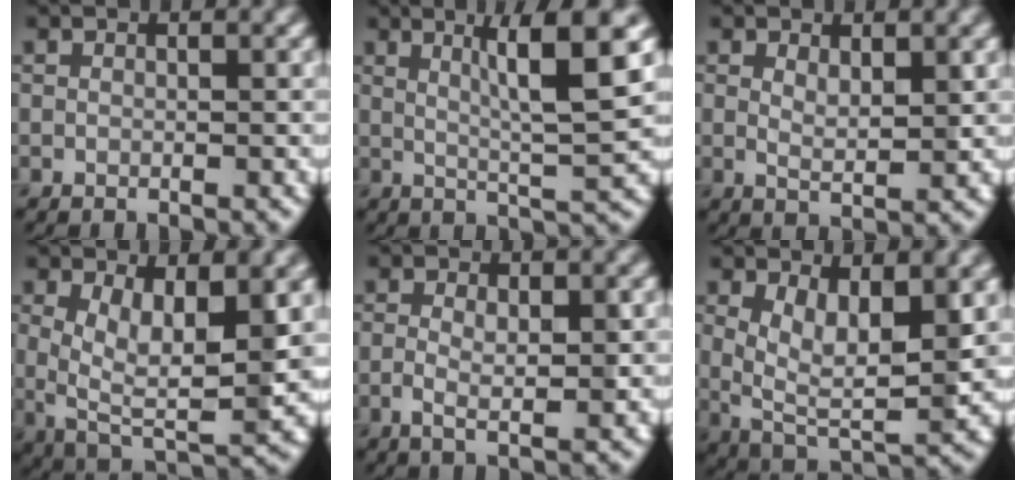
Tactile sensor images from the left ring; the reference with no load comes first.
{"total": 6.5, "force": [2.2, 0.7, 6.1], "torque": [-0.092, 0.003, 0.038]}
{"total": 1.9, "force": [0.9, 0.6, 1.6], "torque": [-0.030, -0.005, 0.017]}
{"total": 7.8, "force": [1.4, 3.3, 6.9], "torque": [-0.130, -0.015, 0.027]}
{"total": 2.8, "force": [-0.1, 0.9, 2.7], "torque": [-0.048, -0.003, -0.002]}
{"total": 6.9, "force": [1.8, 3.1, 5.8], "torque": [-0.115, -0.017, 0.036]}